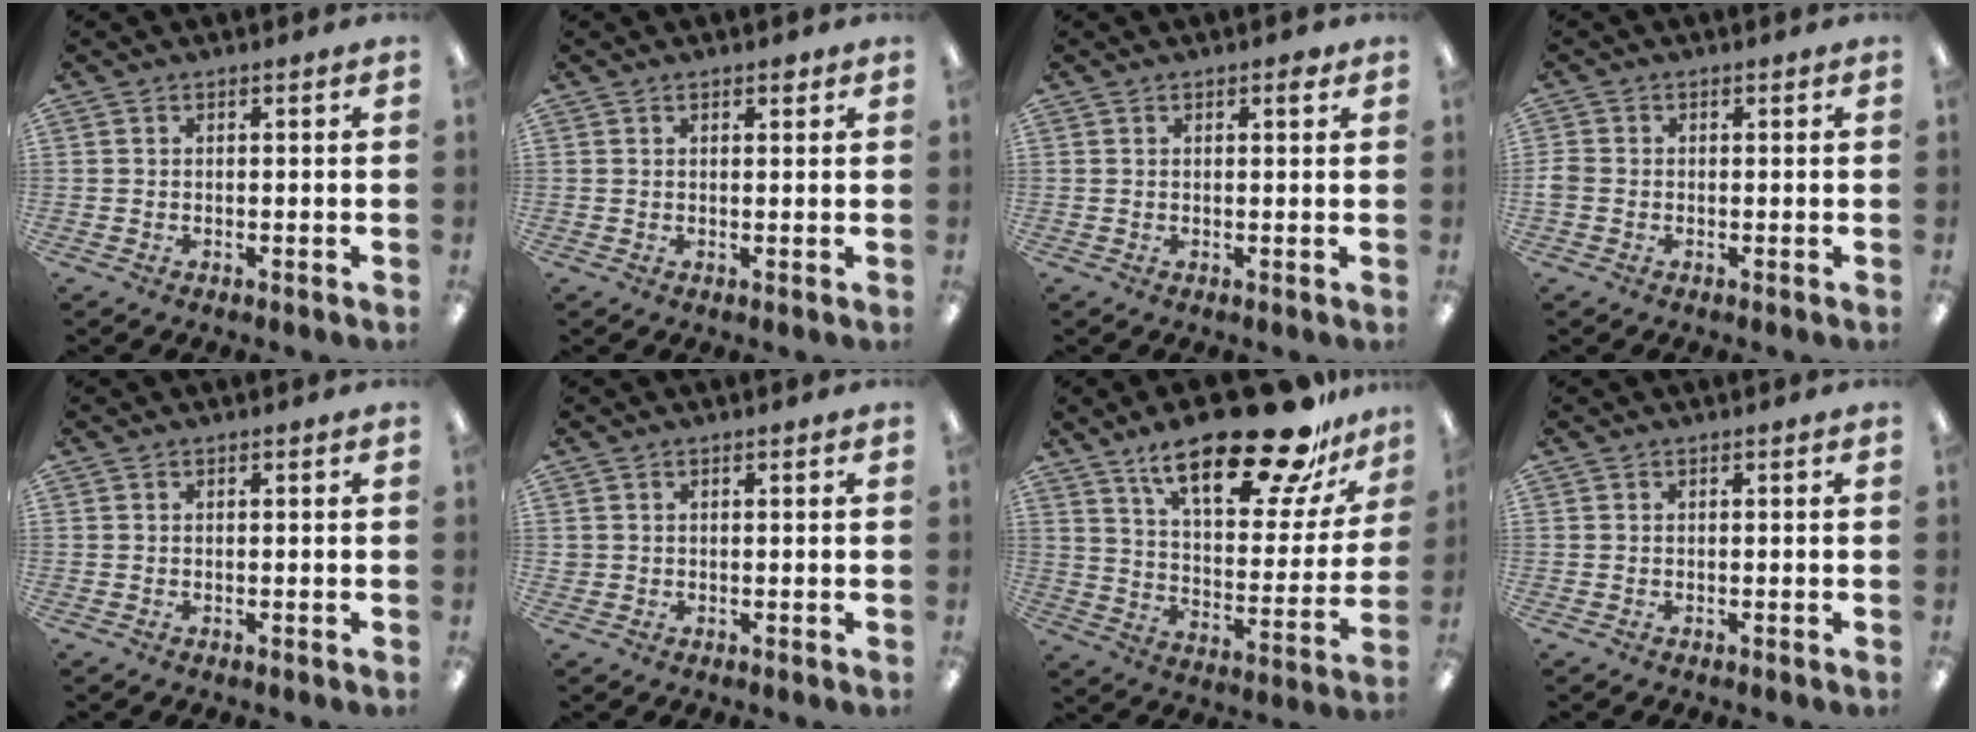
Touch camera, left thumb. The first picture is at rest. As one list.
[{"total": 1.5, "force": [1.0, 0.7, 0.8], "torque": [-0.009, -0.002, 0.017]}, {"total": 1.4, "force": [0.9, 0.6, 1.0], "torque": [-0.004, -0.005, 0.011]}, {"total": 2.0, "force": [-0.5, 1.6, 1.0], "torque": [-0.015, 0.004, -0.008]}, {"total": 0.0}, {"total": 0.9, "force": [0.3, 0.9, 0.1], "torque": [-0.003, 0.004, 0.006]}, {"total": 26.8, "force": [18.5, 9.3, 17.0], "torque": [-0.257, -0.111, 0.302]}, {"total": 0.0}]